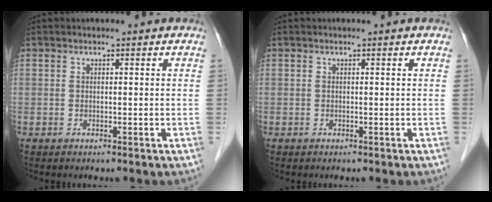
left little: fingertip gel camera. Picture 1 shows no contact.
{"total": 0.0}